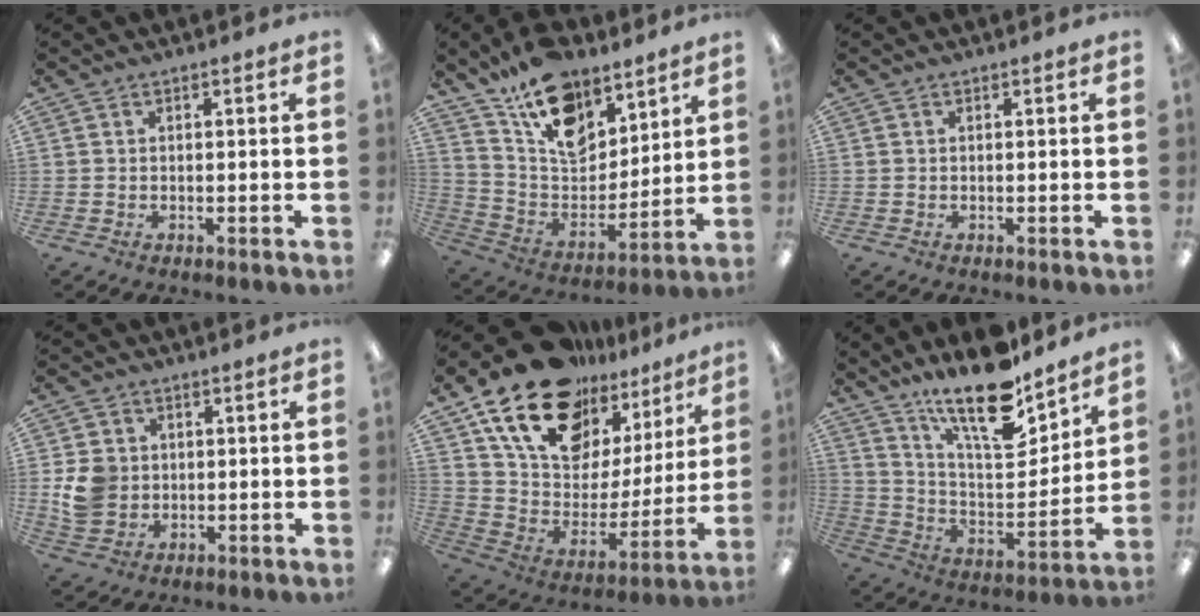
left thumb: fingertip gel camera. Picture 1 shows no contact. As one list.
[{"total": 17.9, "force": [11.9, 10.4, 8.2], "torque": [-0.146, -0.073, 0.221]}, {"total": 0.0}, {"total": 7.3, "force": [0.5, 6.5, 3.2], "torque": [-0.064, 0.010, 0.013]}, {"total": 20.6, "force": [15.5, 10.4, 8.8], "torque": [-0.168, -0.106, 0.280]}, {"total": 18.7, "force": [14.7, 5.5, 10.1], "torque": [-0.187, -0.100, 0.255]}]